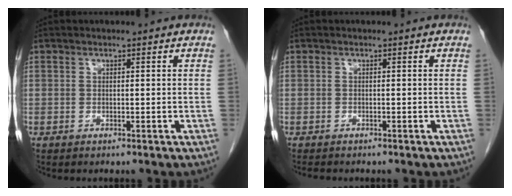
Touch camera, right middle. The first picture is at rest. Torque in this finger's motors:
{"motor_torque": [0.09, -0.06, -0.02, 0.01]}